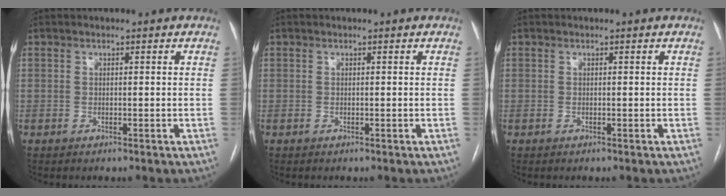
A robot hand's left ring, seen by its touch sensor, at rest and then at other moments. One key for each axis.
{"total": 0.0}
{"total": 0.0}